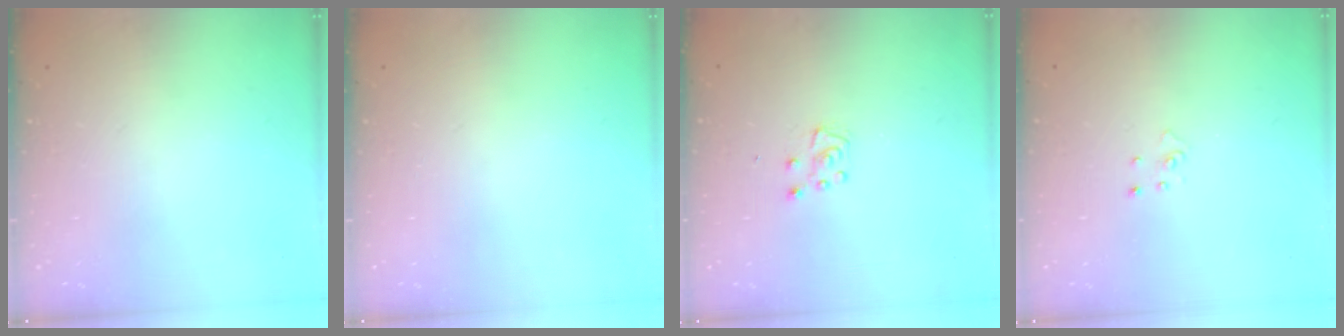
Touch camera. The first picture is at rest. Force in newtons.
{"total": 0.0}
{"total": 5.1, "press": 5.0, "slide": 0.6}
{"total": 3.0, "press": 2.9, "slide": 0.3}